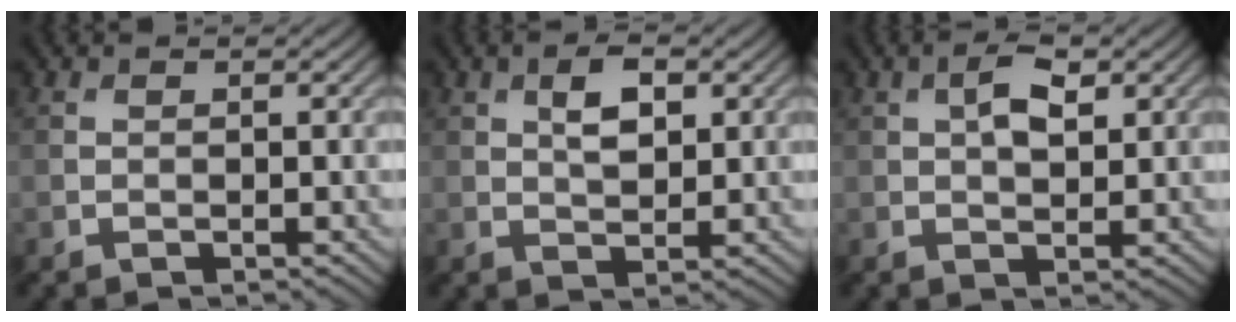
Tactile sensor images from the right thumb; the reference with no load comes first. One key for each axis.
{"total": 4.0, "fx": 1.3, "fy": 2.0, "fz": 3.2, "tx": -0.061, "ty": 0.002, "tz": 0.023}
{"total": 4.2, "fx": 1.3, "fy": 2.0, "fz": 3.4, "tx": -0.065, "ty": 0.005, "tz": 0.021}